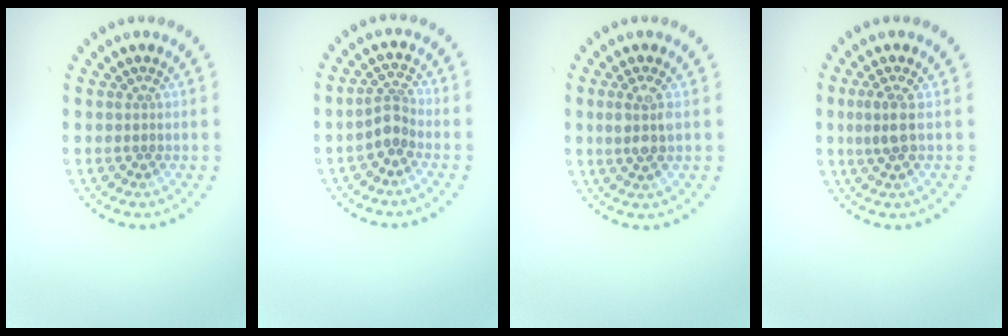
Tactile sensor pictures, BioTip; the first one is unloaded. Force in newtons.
{"total": 2.1, "press": 1.6, "slide": 1.3}
{"total": 2.3, "press": 2.1, "slide": 1.1}
{"total": 2.0, "press": 1.8, "slide": 1.0}